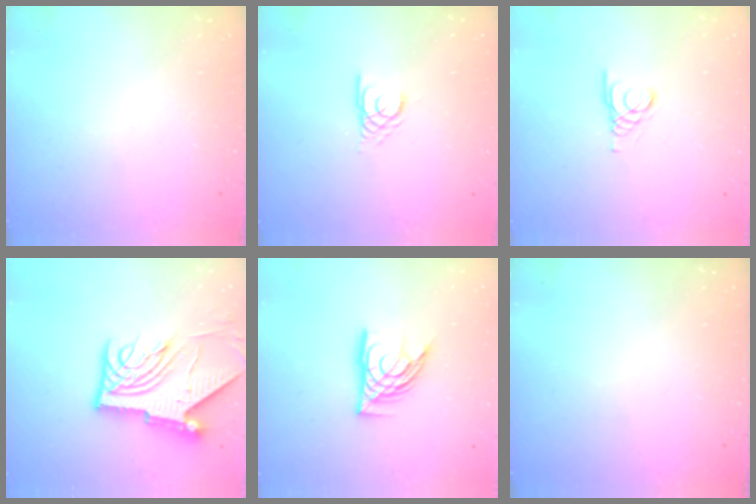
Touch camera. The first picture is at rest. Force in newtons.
{"total": 2.3, "press": 2.3, "slide": 0.1}
{"total": 1.5, "press": 1.4, "slide": 0.1}
{"total": 15.6, "press": 15.4, "slide": 1.9}
{"total": 12.1, "press": 12.0, "slide": 1.4}
{"total": 0.0}